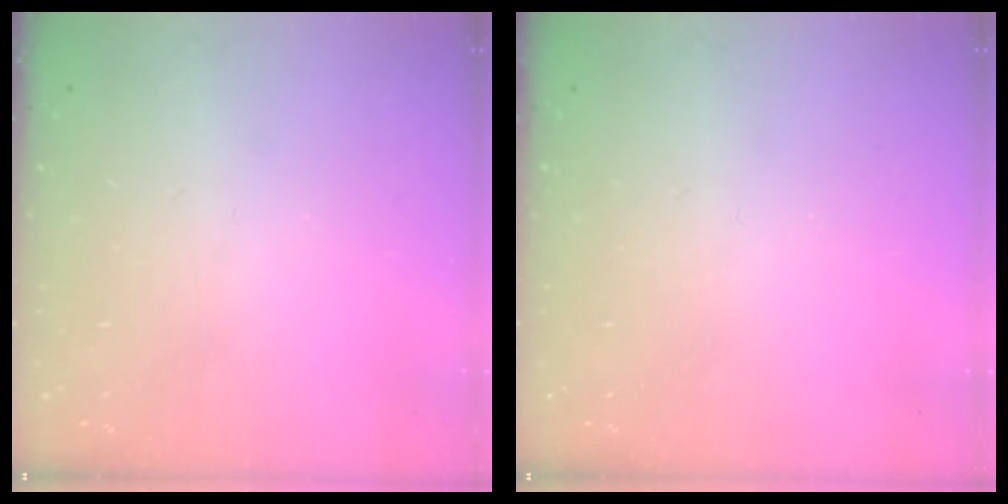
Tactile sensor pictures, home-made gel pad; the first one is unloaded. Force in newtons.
{"total": 0.0}